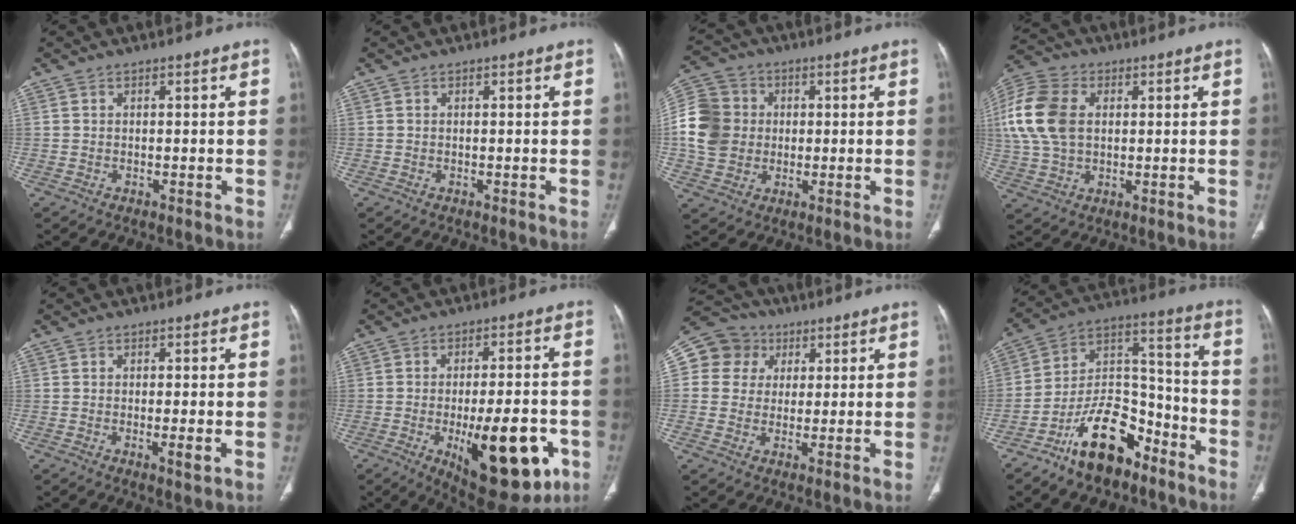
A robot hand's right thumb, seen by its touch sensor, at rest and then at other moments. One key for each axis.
{"total": 0.0}
{"total": 12.5, "fx": 0.2, "fy": 11.0, "fz": 5.9, "tx": -0.113, "ty": 0.018, "tz": 0.000}
{"total": 14.9, "fx": 2.6, "fy": 10.1, "fz": 10.6, "tx": -0.240, "ty": 0.012, "tz": 0.048}
{"total": 2.5, "fx": -0.6, "fy": 0.3, "fz": 2.4, "tx": -0.044, "ty": -0.009, "tz": -0.011}
{"total": 19.8, "fx": -6.7, "fy": 8.0, "fz": 16.8, "tx": -0.190, "ty": 0.015, "tz": -0.075}
{"total": 9.9, "fx": 2.7, "fy": 9.3, "fz": 2.2, "tx": -0.024, "ty": 0.014, "tz": 0.039}
{"total": 16.0, "fx": -10.4, "fy": 8.2, "fz": 9.0, "tx": -0.117, "ty": 0.094, "tz": -0.187}